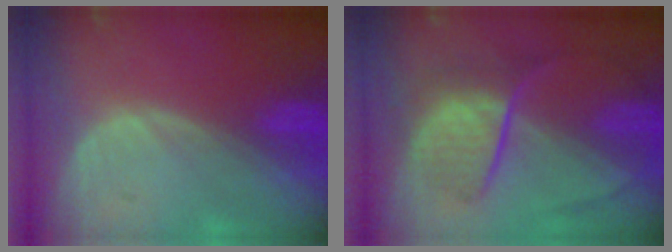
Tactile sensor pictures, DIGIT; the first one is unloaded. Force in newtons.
{"total": 7.2, "press": 7.0, "slide": 1.8}